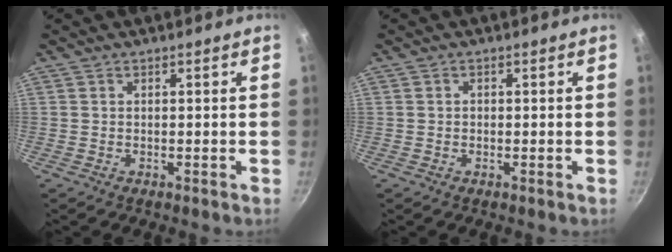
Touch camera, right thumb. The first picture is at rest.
{"total": 0.7, "force": [0.0, 0.7, 0.3], "torque": [-0.004, 0.004, -0.001]}